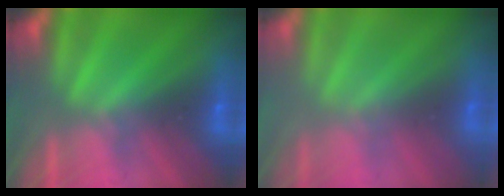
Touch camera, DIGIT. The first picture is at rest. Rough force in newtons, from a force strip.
{"total": 2.9}